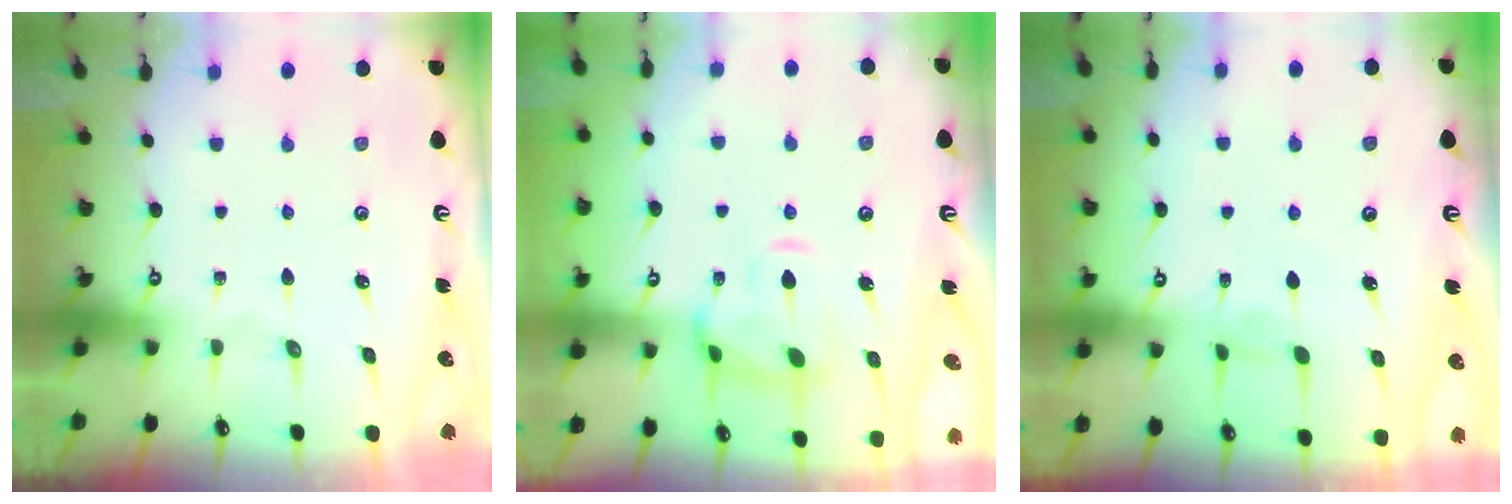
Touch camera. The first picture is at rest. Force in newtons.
{"total": 4.2, "press": 4.0, "slide": 1.4}
{"total": 2.1, "press": 2.0, "slide": 0.3}